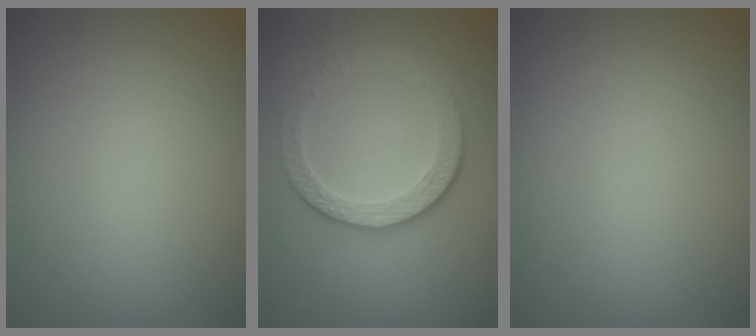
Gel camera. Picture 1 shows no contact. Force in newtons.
{"total": 4.5, "press": 3.2, "slide": 3.1}
{"total": 0.0}